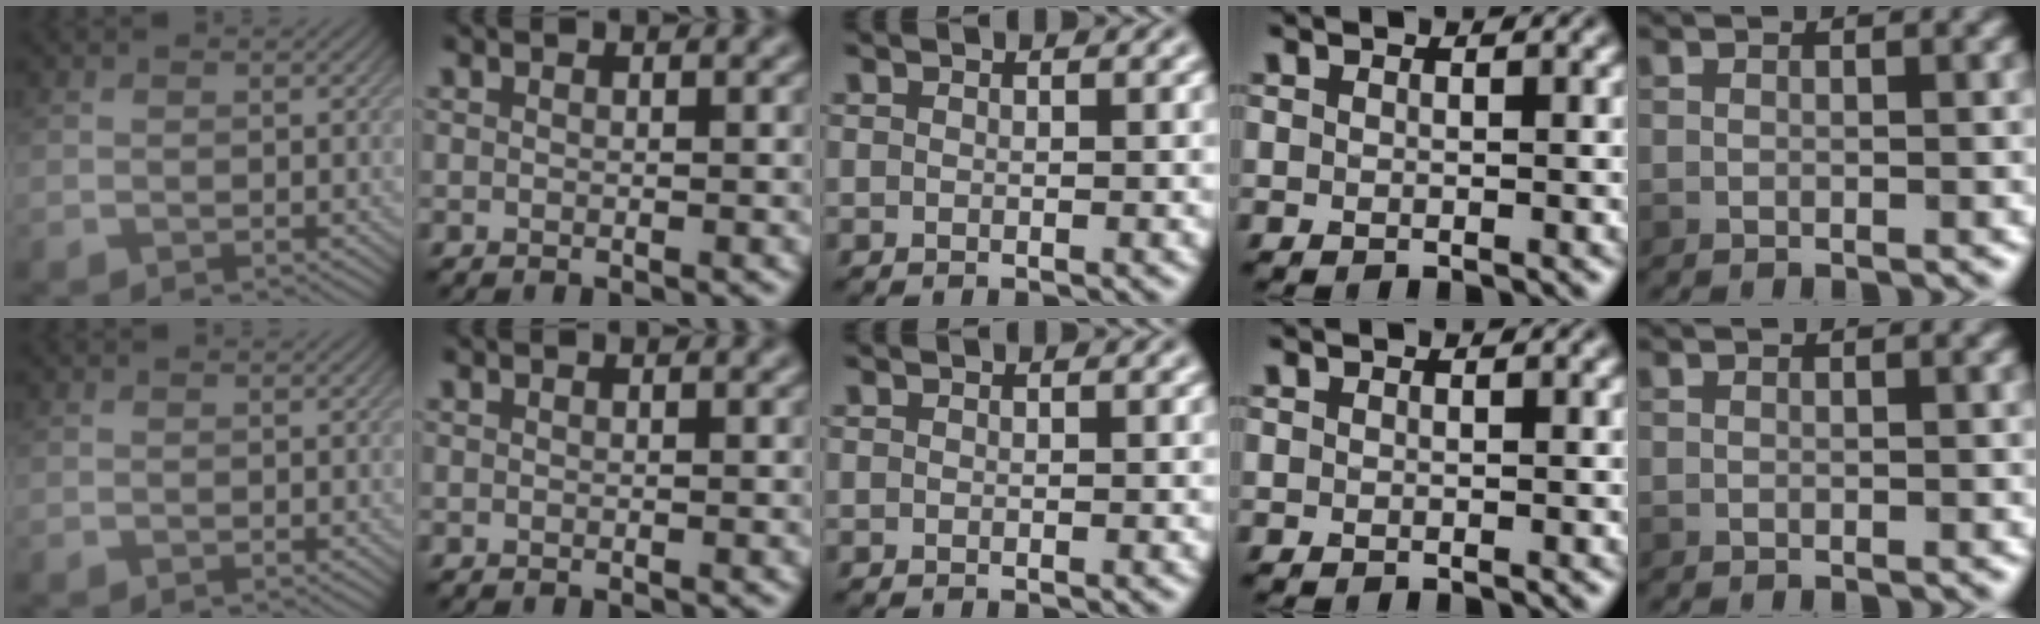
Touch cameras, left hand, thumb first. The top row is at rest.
{}